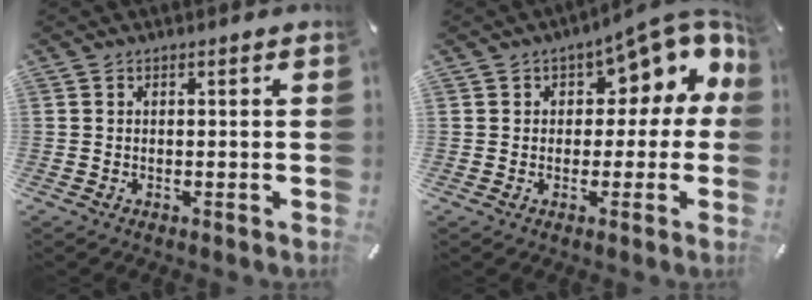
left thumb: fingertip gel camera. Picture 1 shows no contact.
{"total": 9.1, "force": [5.1, 5.5, 5.2], "torque": [-0.062, -0.036, 0.087]}